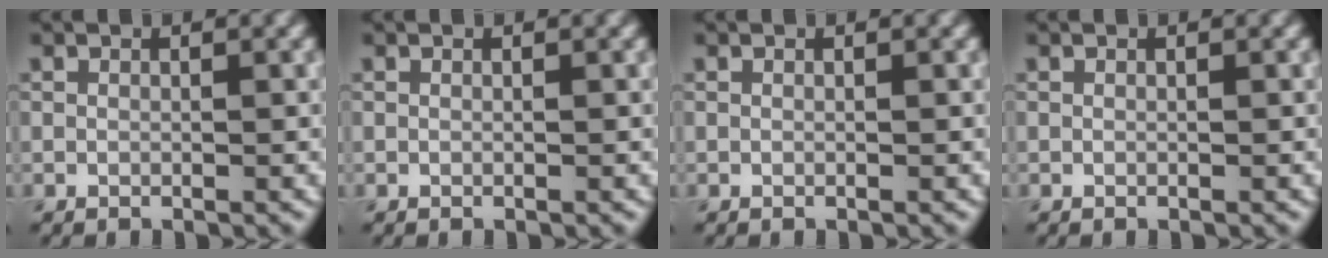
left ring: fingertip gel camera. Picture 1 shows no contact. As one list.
[{"total": 0.0}, {"total": 0.0}, {"total": 0.0}]